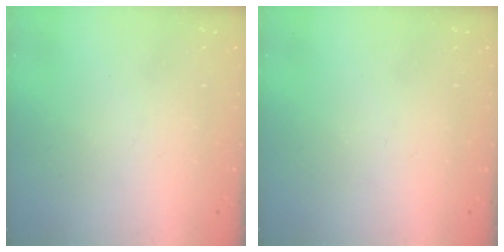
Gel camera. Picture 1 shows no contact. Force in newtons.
{"total": 0.0}